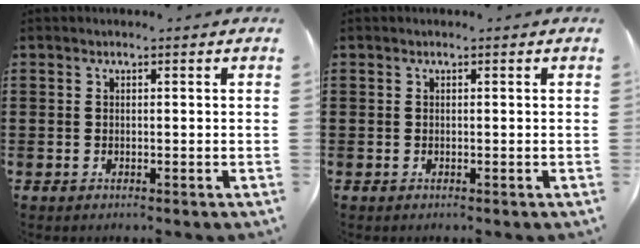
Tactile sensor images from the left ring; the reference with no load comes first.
{"total": 0.0}